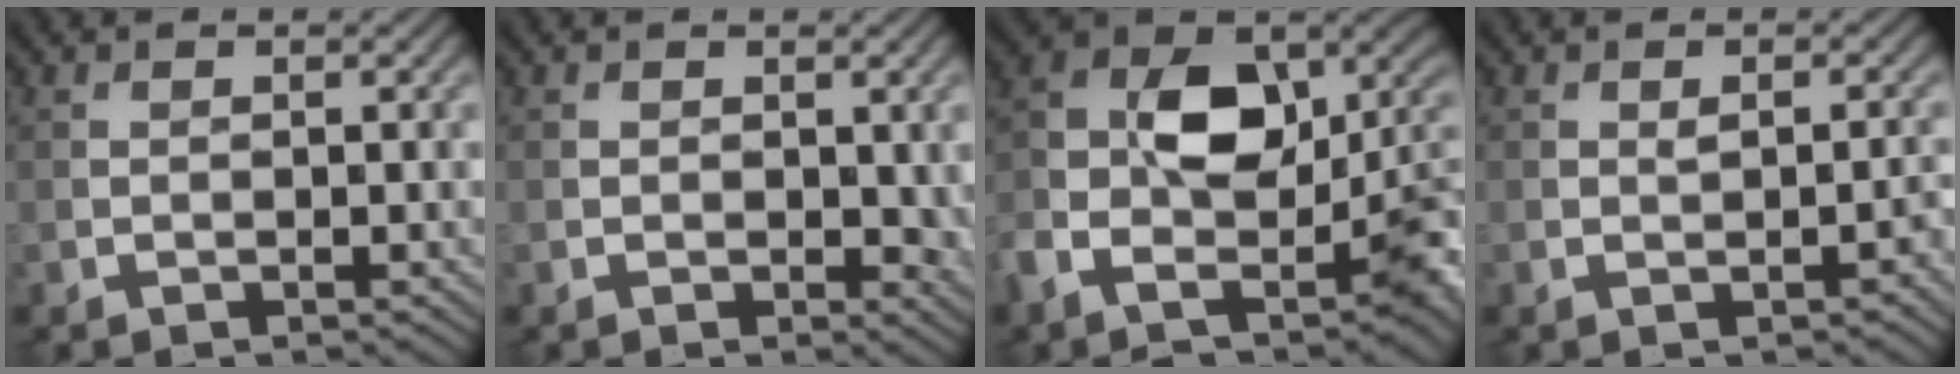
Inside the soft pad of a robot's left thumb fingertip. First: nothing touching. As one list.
[{"total": 2.1, "force": [0.3, 1.3, 1.6], "torque": [-0.023, -0.007, 0.007]}, {"total": 15.0, "force": [-3.1, 9.8, 10.9], "torque": [-0.181, -0.007, -0.054]}, {"total": 1.3, "force": [0.0, 0.3, 1.2], "torque": [-0.021, 0.001, 0.000]}]